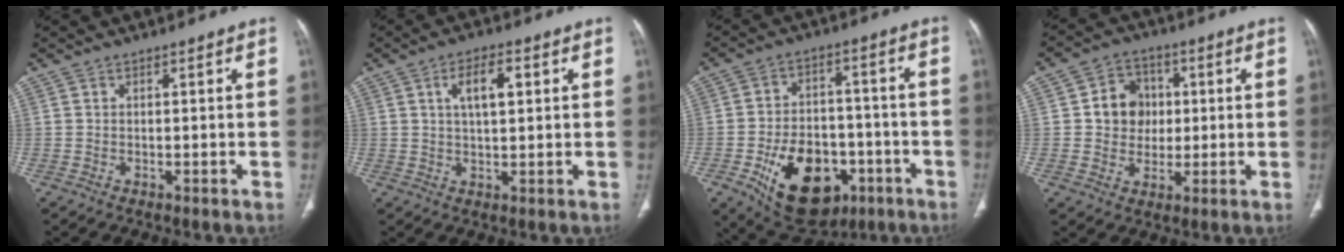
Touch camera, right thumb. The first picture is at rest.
{"total": 6.1, "force": [1.9, 2.6, 5.2], "torque": [-0.084, 0.002, 0.032]}
{"total": 18.7, "force": [-7.7, 12.0, 12.2], "torque": [-0.157, 0.027, -0.104]}
{"total": 8.7, "force": [0.9, 7.7, 4.0], "torque": [-0.022, 0.005, 0.009]}